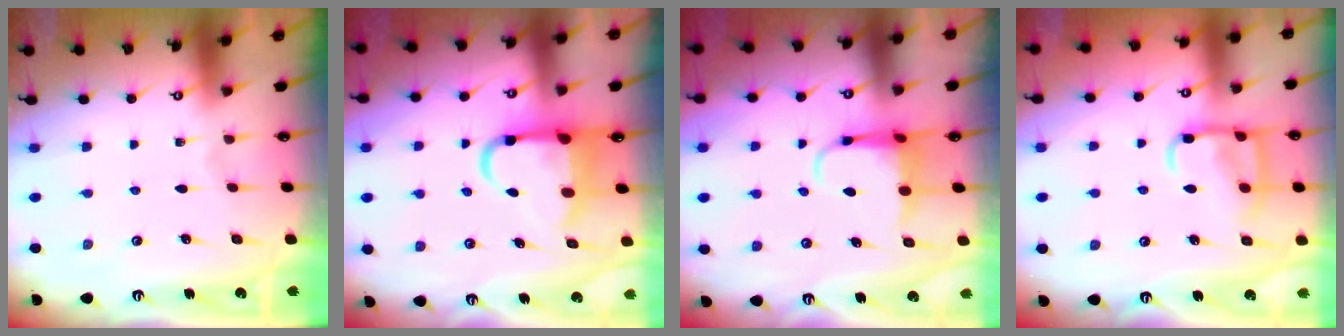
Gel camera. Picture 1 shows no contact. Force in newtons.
{"total": 9.2, "press": 8.9, "slide": 2.4}
{"total": 6.0, "press": 5.9, "slide": 0.7}
{"total": 12.0, "press": 12.0, "slide": 1.1}